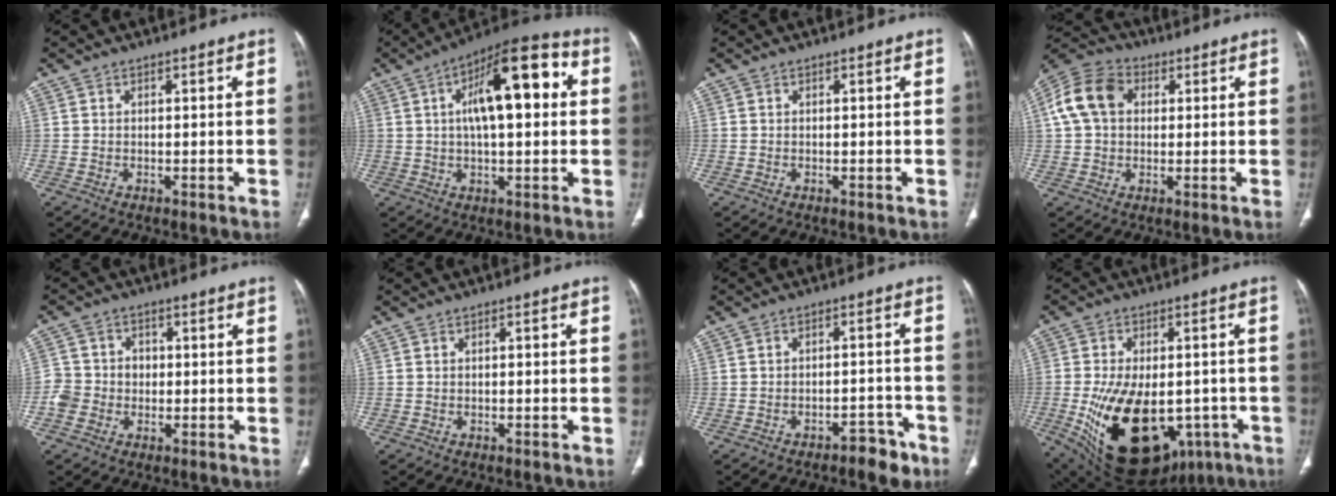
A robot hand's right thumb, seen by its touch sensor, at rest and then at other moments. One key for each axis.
{"total": 17.3, "fx": 3.4, "fy": 6.8, "fz": 15.5, "tx": -0.221, "ty": 0.026, "tz": 0.045}
{"total": 0.0}
{"total": 11.4, "fx": 2.5, "fy": 8.5, "fz": 7.2, "tx": -0.134, "ty": 0.025, "tz": 0.037}
{"total": 5.6, "fx": -1.2, "fy": 5.1, "fz": 1.8, "tx": -0.015, "ty": 0.019, "tz": -0.026}
{"total": 0.9, "fx": 0.0, "fy": 0.4, "fz": 0.8, "tx": -0.013, "ty": 0.002, "tz": -0.001}
{"total": 5.3, "fx": -3.8, "fy": 2.5, "fz": 2.8, "tx": -0.022, "ty": 0.037, "tz": -0.047}
{"total": 25.5, "fx": -7.7, "fy": 15.2, "fz": 19.0, "tx": -0.319, "ty": -0.010, "tz": -0.085}